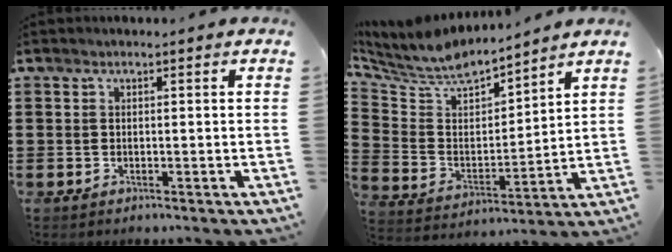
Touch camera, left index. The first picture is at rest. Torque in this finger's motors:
{"motor_torque": [0.27, 0.27, 0.24, 0.12]}